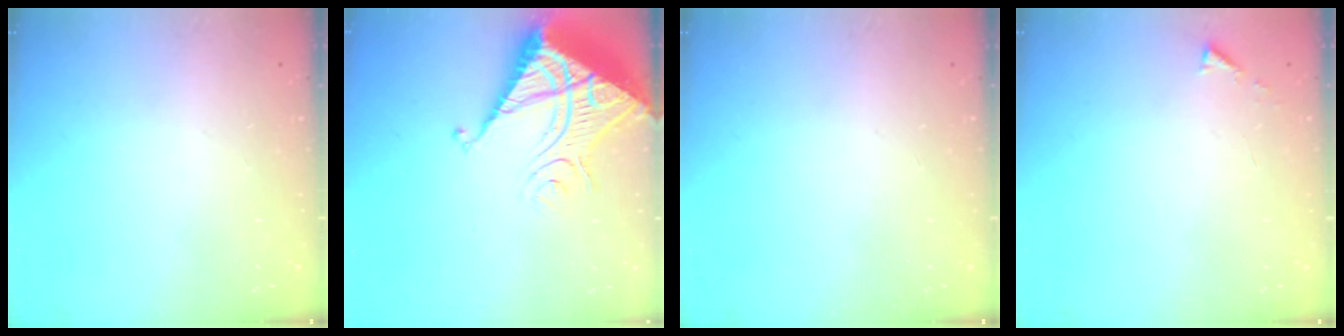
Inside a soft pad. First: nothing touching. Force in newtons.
{"total": 13.7, "press": 13.7, "slide": 1.3}
{"total": 0.0}
{"total": 2.9, "press": 2.9, "slide": 0.4}